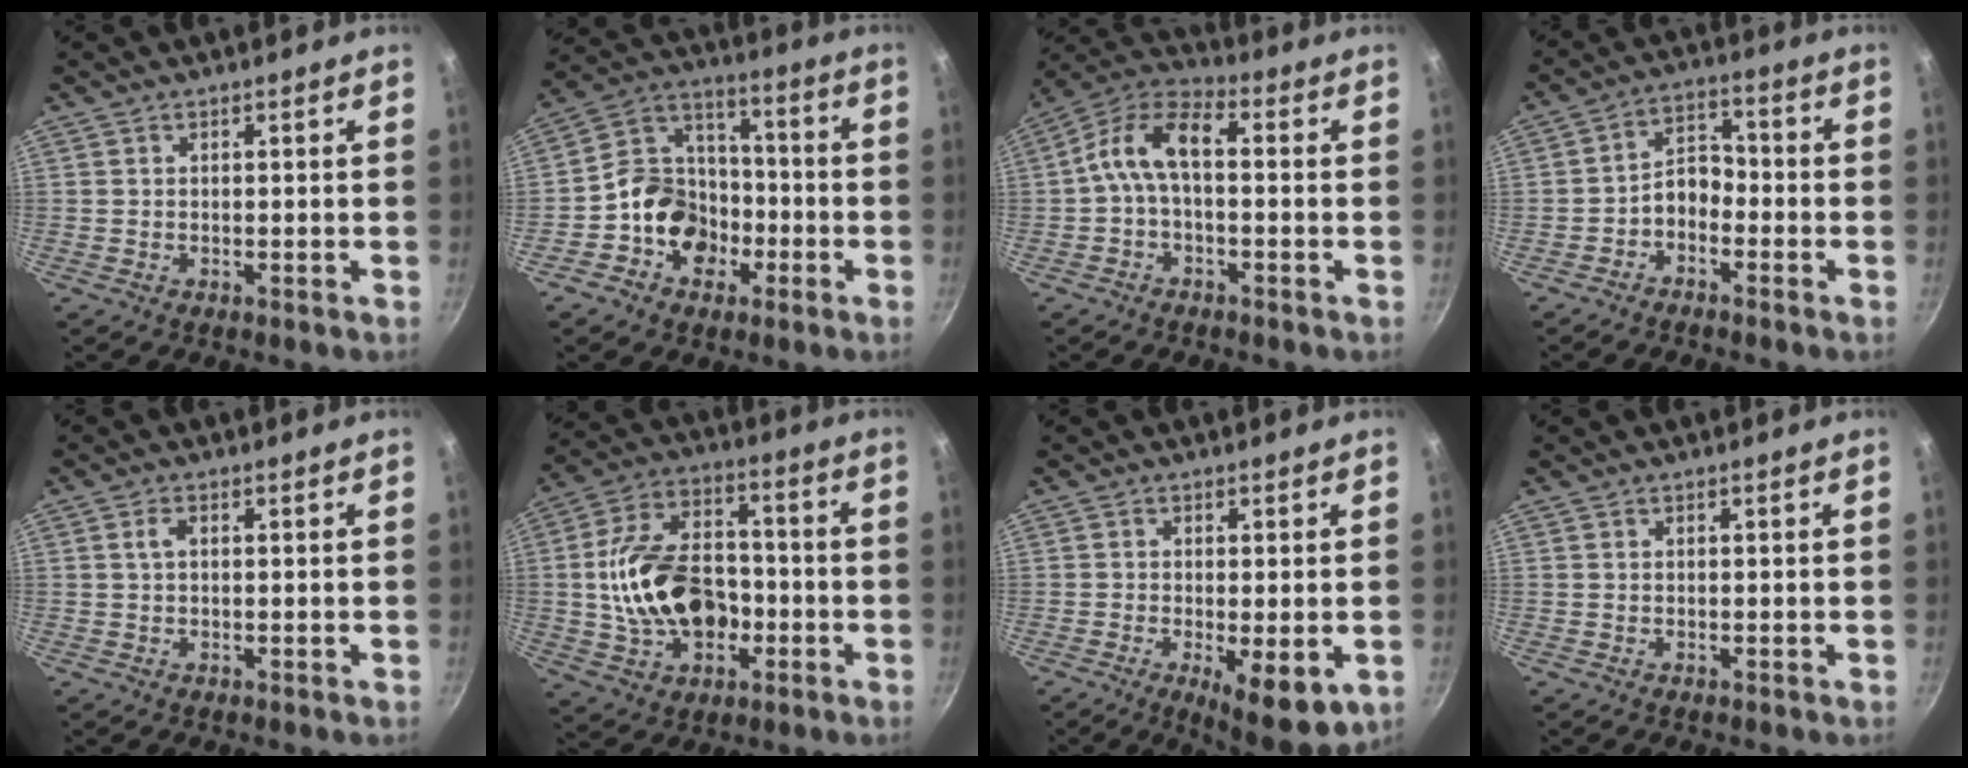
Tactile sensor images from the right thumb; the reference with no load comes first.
{"total": 13.2, "force": [-4.5, 10.6, 6.4], "torque": [-0.072, 0.059, -0.087]}
{"total": 10.2, "force": [0.1, 5.4, 8.6], "torque": [-0.161, 0.039, -0.011]}
{"total": 5.9, "force": [-2.4, 4.0, 3.6], "torque": [-0.045, 0.036, -0.056]}
{"total": 1.7, "force": [0.3, 1.0, 1.4], "torque": [-0.028, 0.004, 0.004]}
{"total": 18.6, "force": [-2.4, 12.4, 13.7], "torque": [-0.227, 0.031, -0.036]}
{"total": 10.3, "force": [-3.4, 3.5, 9.0], "torque": [-0.128, -0.017, -0.044]}
{"total": 0.0}